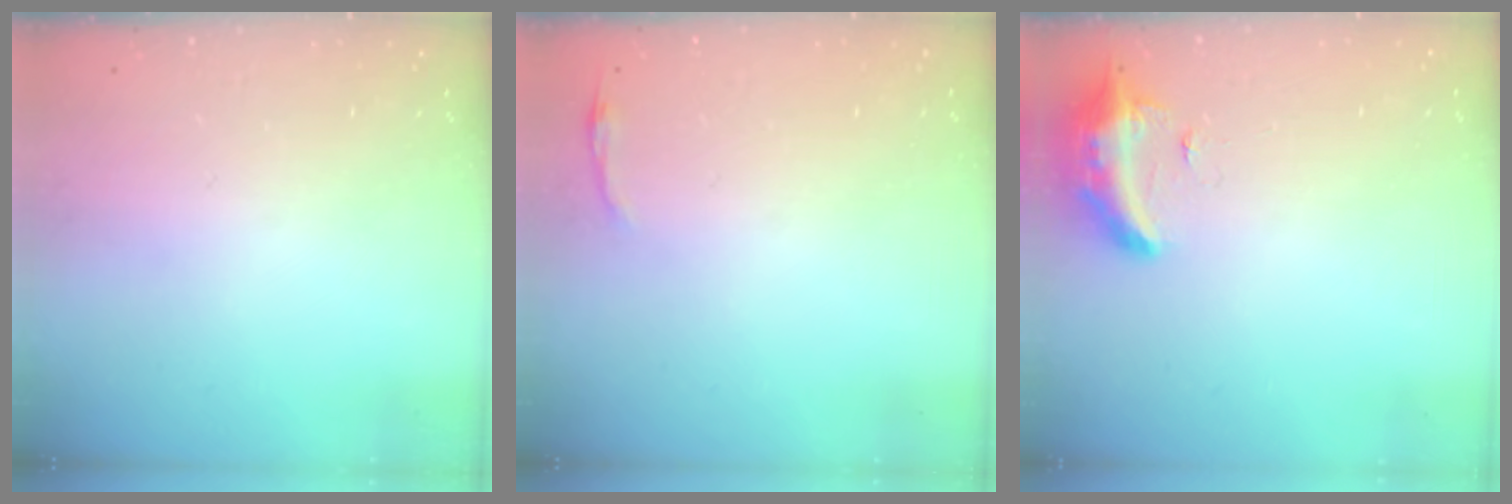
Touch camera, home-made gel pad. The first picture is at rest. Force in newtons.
{"total": 2.8, "press": 2.8, "slide": 0.6}
{"total": 10.4, "press": 9.8, "slide": 3.5}